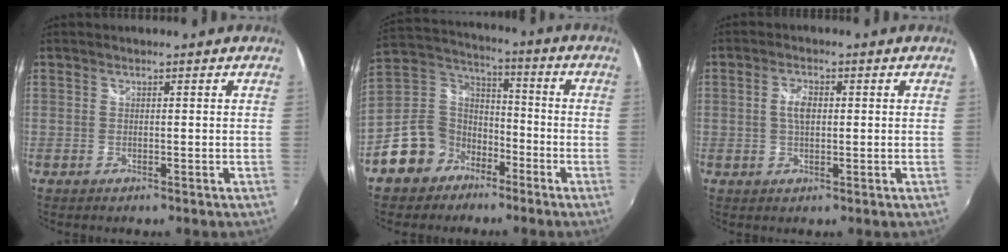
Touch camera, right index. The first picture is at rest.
{"total": 12.4, "force": [-7.2, 9.4, 3.4], "torque": [-0.095, 0.040, -0.123]}
{"total": 3.3, "force": [0.4, 1.7, 2.8], "torque": [-0.055, 0.009, 0.009]}